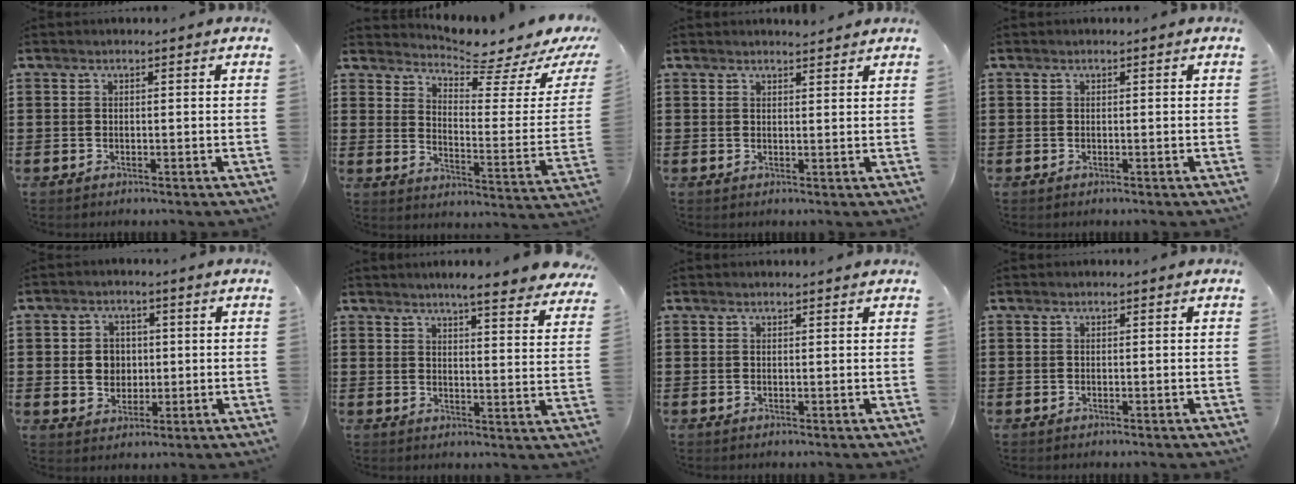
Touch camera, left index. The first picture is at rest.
{"total": 5.2, "force": [4.9, 0.0, 1.7], "torque": [-0.039, -0.058, 0.075]}
{"total": 1.9, "force": [1.9, 0.2, 0.3], "torque": [-0.010, 0.002, 0.037]}
{"total": 0.0}
{"total": 4.4, "force": [0.3, 3.8, 2.2], "torque": [-0.048, 0.008, 0.000]}
{"total": 5.6, "force": [5.1, -0.4, 2.3], "torque": [-0.054, -0.027, 0.085]}
{"total": 0.7, "force": [0.6, 0.0, 0.2], "torque": [-0.005, -0.002, 0.014]}
{"total": 0.0}